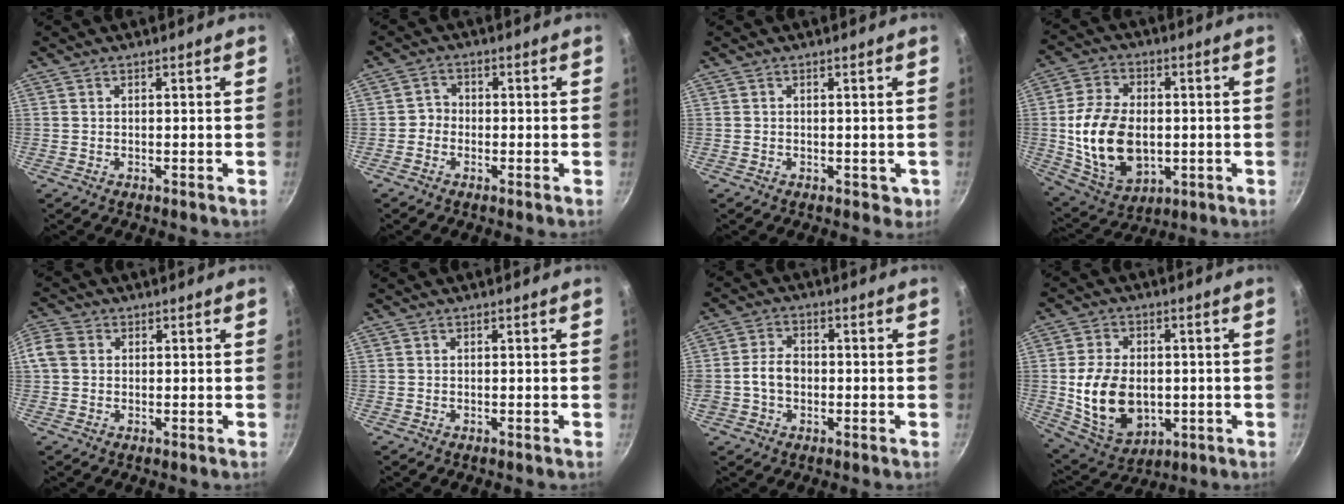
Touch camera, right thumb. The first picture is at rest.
{"total": 2.4, "force": [-1.0, 2.1, 0.6], "torque": [0.007, 0.014, -0.024]}
{"total": 1.8, "force": [-0.2, 1.5, 1.0], "torque": [-0.006, -0.001, -0.001]}
{"total": 17.0, "force": [-1.1, 11.4, 12.6], "torque": [-0.216, 0.001, -0.006]}
{"total": 4.4, "force": [0.5, 3.7, 2.4], "torque": [-0.046, 0.007, -0.002]}
{"total": 0.0}
{"total": 5.6, "force": [-0.9, 4.2, 3.6], "torque": [-0.051, 0.019, -0.020]}
{"total": 14.9, "force": [-1.1, 10.4, 10.6], "torque": [-0.174, -0.005, -0.002]}